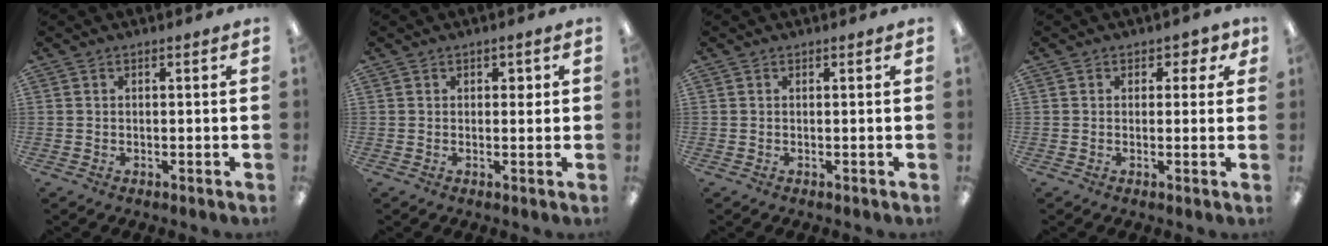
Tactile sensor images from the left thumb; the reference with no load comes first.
{"total": 1.8, "force": [0.6, 1.1, 1.2], "torque": [-0.016, 0.003, 0.008]}
{"total": 0.0}
{"total": 2.3, "force": [0.6, 1.9, 1.1], "torque": [-0.008, 0.002, 0.007]}